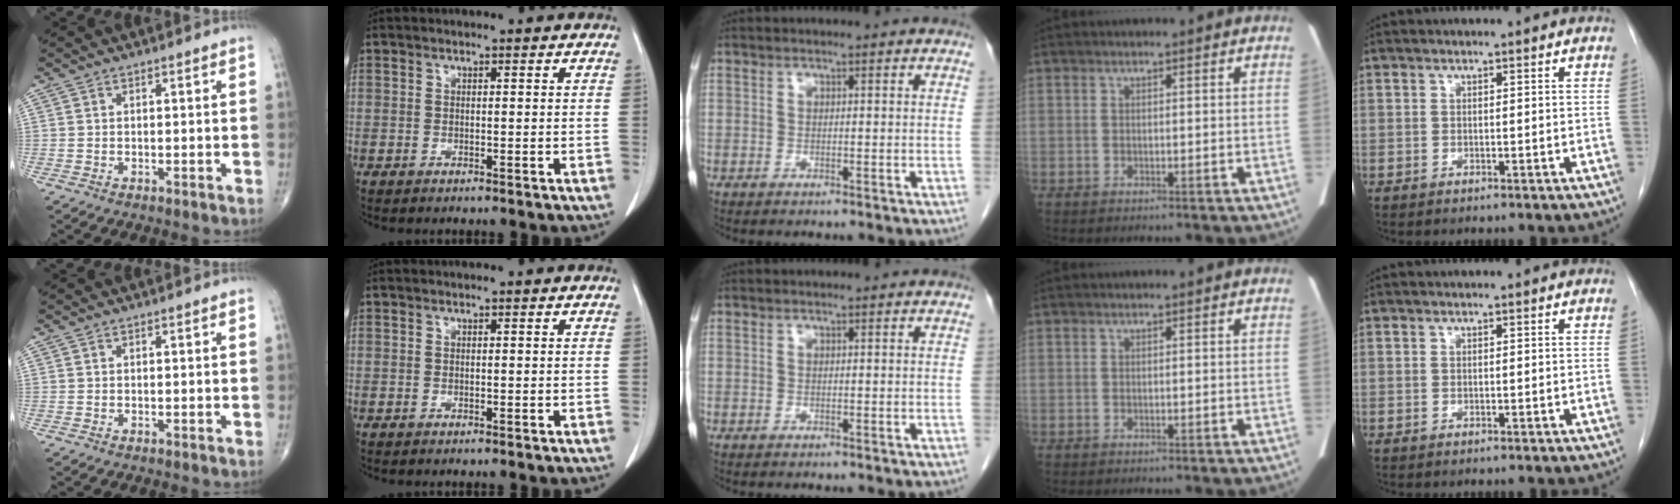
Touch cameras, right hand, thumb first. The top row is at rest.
{}